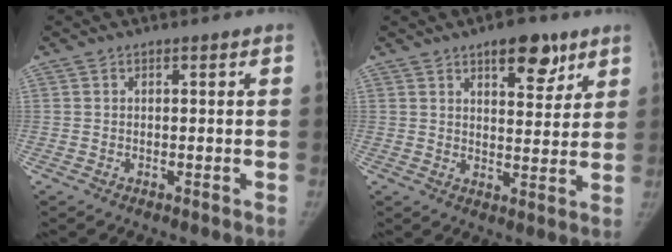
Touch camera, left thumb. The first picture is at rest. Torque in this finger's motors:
{"motor_torque": [0.31, -0.08, 0.90, -0.38, 0.12]}